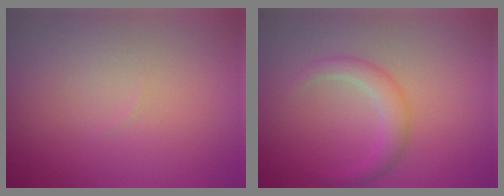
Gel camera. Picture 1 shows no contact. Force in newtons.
{"total": 2.2, "press": 2.2, "slide": 0.1}